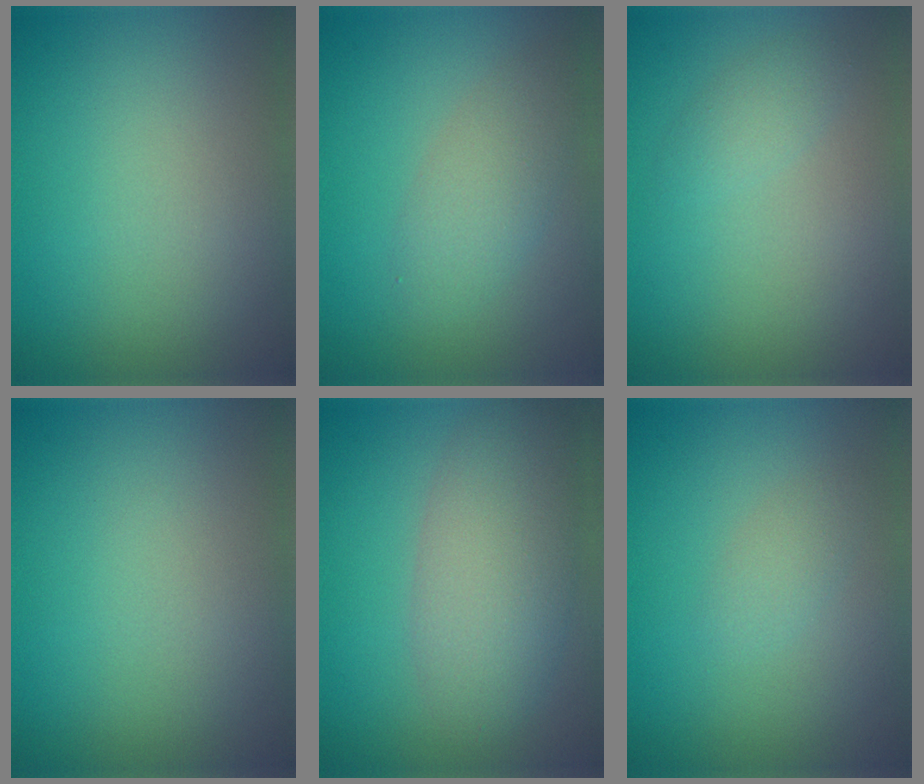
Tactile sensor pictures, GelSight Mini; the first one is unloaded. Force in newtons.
{"total": 2.8, "press": 2.8, "slide": 0.0}
{"total": 1.4, "press": 1.4, "slide": 0.1}
{"total": 0.0}
{"total": 5.8, "press": 5.8, "slide": 0.1}
{"total": 1.2, "press": 1.2, "slide": 0.0}